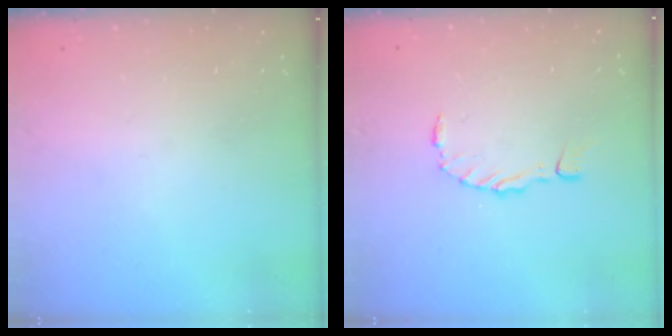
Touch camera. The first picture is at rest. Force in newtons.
{"total": 1.5, "press": 1.5, "slide": 0.2}